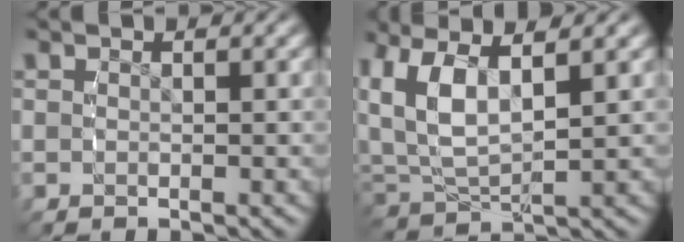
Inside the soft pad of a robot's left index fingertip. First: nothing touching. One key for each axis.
{"total": 7.2, "fx": 2.6, "fy": 4.7, "fz": 4.9, "tx": -0.143, "ty": -0.016, "tz": 0.055}